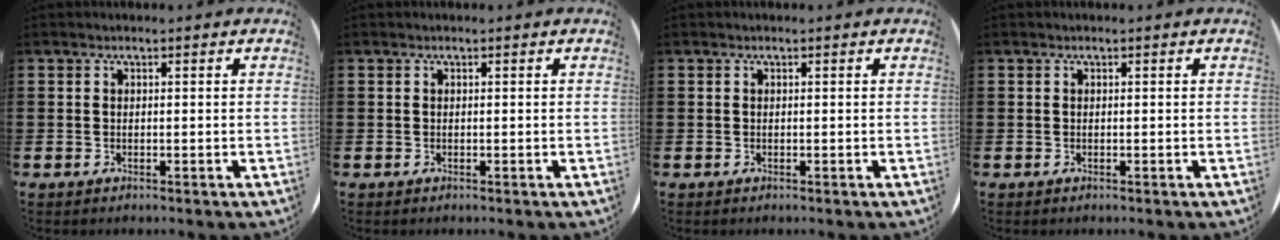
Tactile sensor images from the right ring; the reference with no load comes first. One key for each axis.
{"total": 0.0}
{"total": 0.0}
{"total": 0.0}